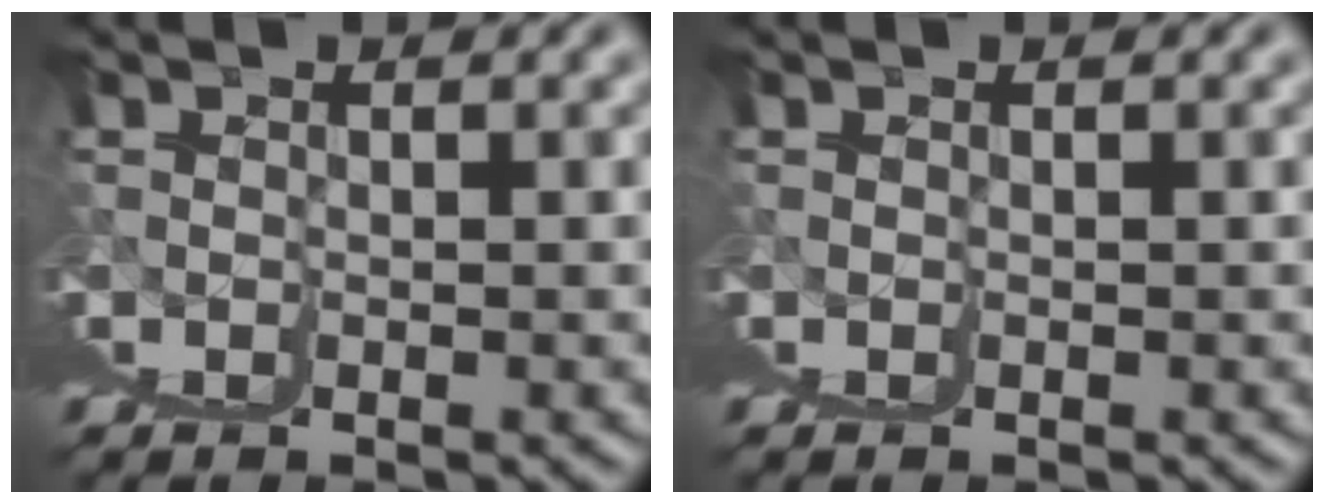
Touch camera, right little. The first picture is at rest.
{"total": 0.0}